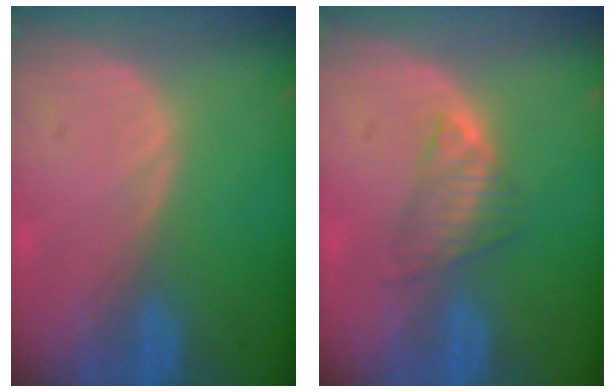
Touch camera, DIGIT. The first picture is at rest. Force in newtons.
{"total": 3.7, "press": 3.6, "slide": 0.7}